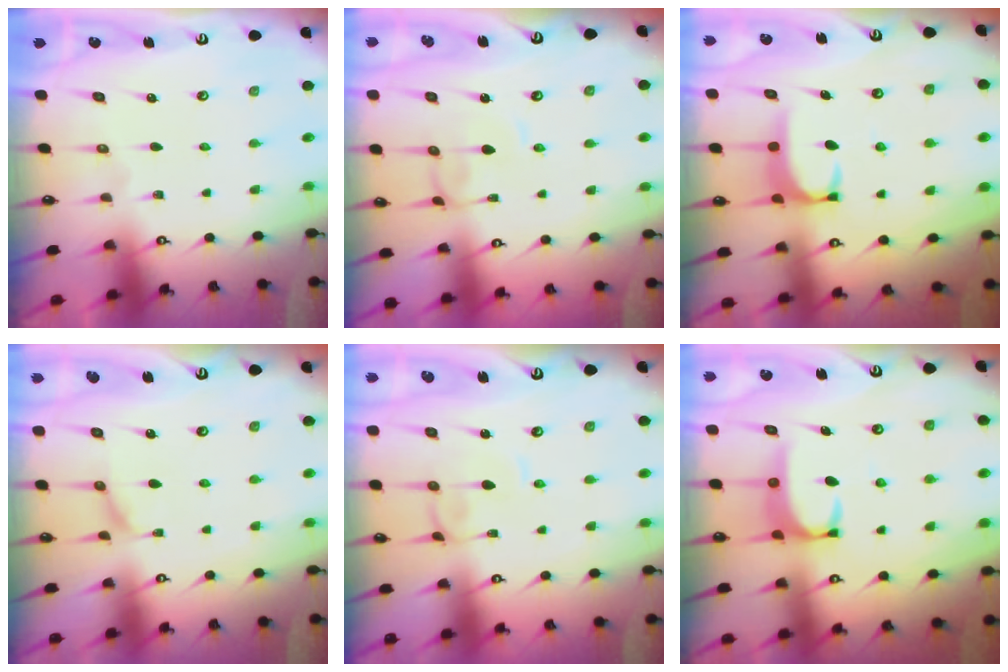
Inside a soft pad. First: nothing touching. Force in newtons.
{"total": 1.9, "press": 1.9, "slide": 0.3}
{"total": 2.0, "press": 1.9, "slide": 0.5}
{"total": 1.2, "press": 0.8, "slide": 0.8}
{"total": 0.8, "press": 0.7, "slide": 0.3}
{"total": 2.8, "press": 2.8, "slide": 0.3}